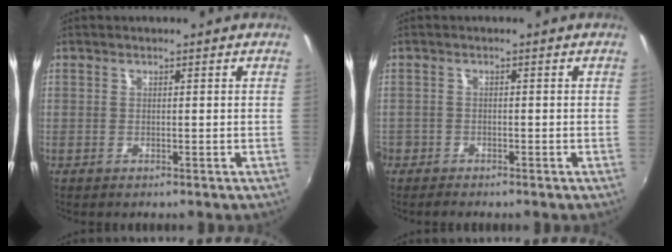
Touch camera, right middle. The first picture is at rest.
{"total": 2.2, "force": [-1.9, 1.1, 0.2], "torque": [-0.017, -0.004, -0.038]}